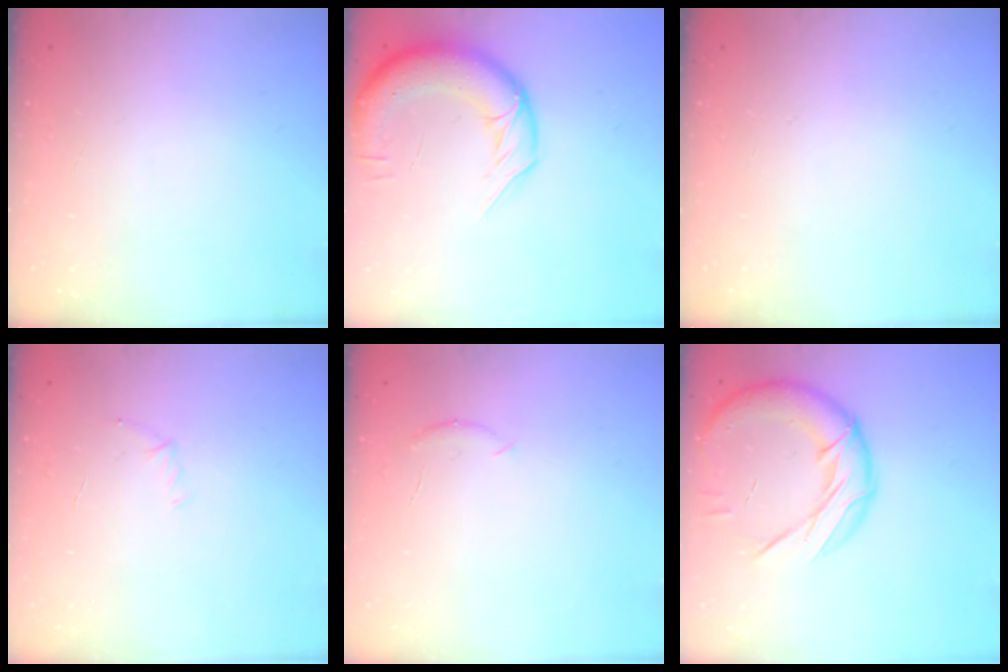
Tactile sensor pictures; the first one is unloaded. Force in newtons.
{"total": 13.9, "press": 13.4, "slide": 3.7}
{"total": 0.0}
{"total": 4.2, "press": 4.0, "slide": 1.1}
{"total": 5.0, "press": 4.9, "slide": 1.0}
{"total": 18.4, "press": 18.2, "slide": 2.8}